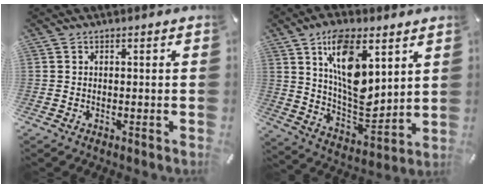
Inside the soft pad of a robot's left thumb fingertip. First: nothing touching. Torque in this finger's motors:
{"motor_torque": [2.37, 2.64, 1.44, -1.34, 0.65]}